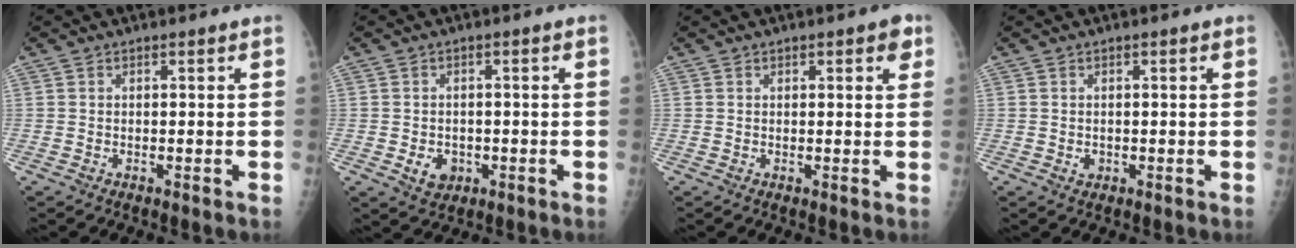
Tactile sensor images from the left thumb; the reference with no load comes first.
{"total": 3.9, "force": [-1.1, 3.2, 2.0], "torque": [-0.016, 0.003, -0.008]}
{"total": 3.2, "force": [1.6, 1.4, 2.4], "torque": [-0.014, -0.001, 0.014]}
{"total": 1.2, "force": [-0.1, 1.0, 0.6], "torque": [-0.003, 0.001, 0.001]}